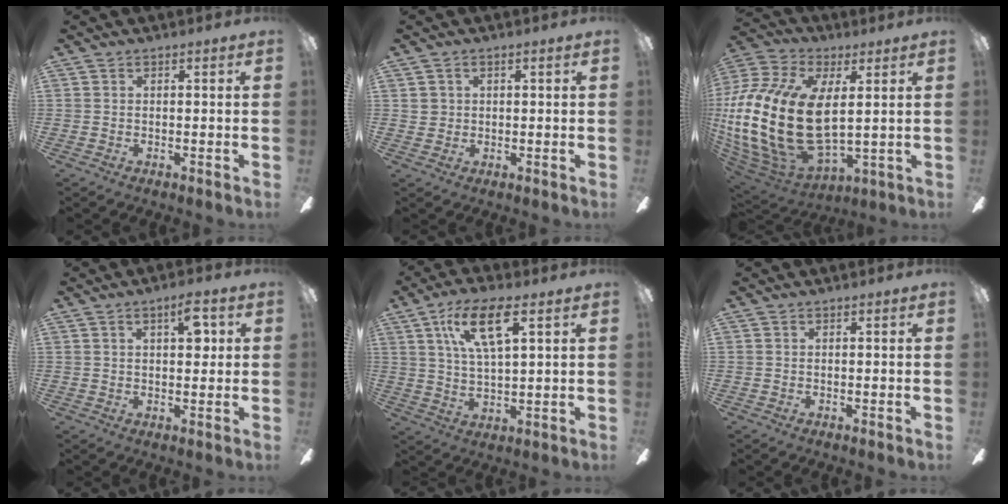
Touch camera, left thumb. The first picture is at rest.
{"total": 1.8, "force": [0.5, 1.7, 0.2], "torque": [0.000, 0.002, 0.006]}
{"total": 26.5, "force": [1.2, 15.1, 21.8], "torque": [-0.501, -0.012, 0.029]}
{"total": 6.4, "force": [2.5, 2.9, 5.1], "torque": [-0.071, -0.002, 0.035]}
{"total": 12.3, "force": [6.2, 4.3, 9.8], "torque": [-0.180, -0.001, 0.109]}
{"total": 0.0}